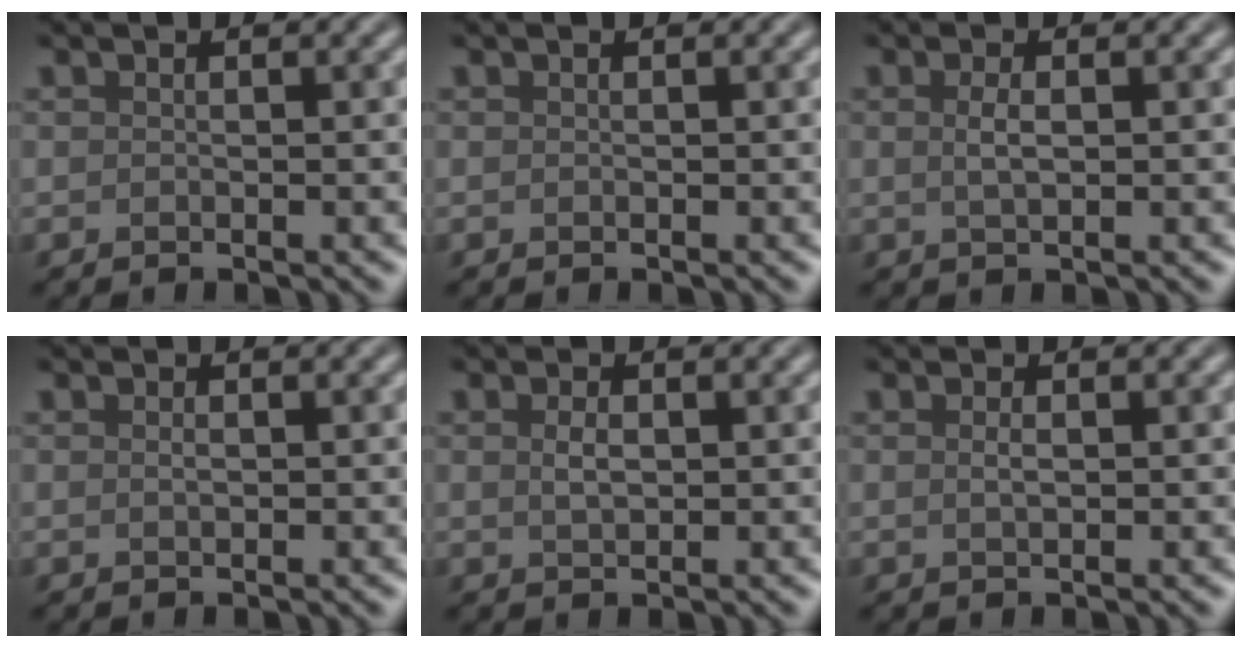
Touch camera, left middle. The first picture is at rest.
{"total": 0.0}
{"total": 1.6, "force": [0.2, 0.6, 1.4], "torque": [-0.033, 0.002, 0.004]}
{"total": 0.5, "force": [0.0, 0.3, 0.4], "torque": [-0.012, 0.001, 0.001]}
{"total": 1.5, "force": [0.3, 0.9, 1.2], "torque": [-0.029, 0.000, 0.006]}
{"total": 0.8, "force": [0.1, 0.3, 0.8], "torque": [-0.018, 0.001, 0.003]}